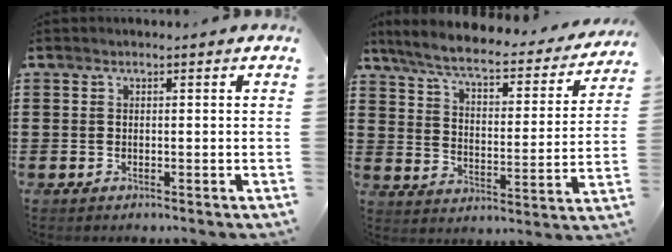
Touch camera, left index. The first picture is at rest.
{"total": 6.3, "force": [5.3, 0.9, 3.3], "torque": [-0.086, -0.034, 0.086]}